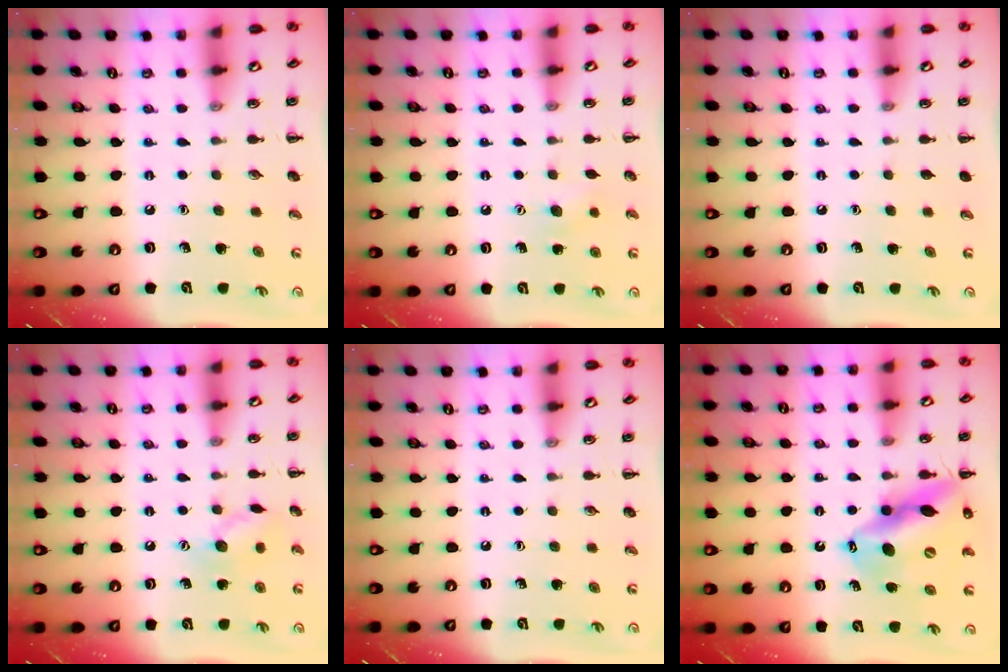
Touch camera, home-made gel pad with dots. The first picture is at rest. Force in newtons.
{"total": 5.1, "press": 5.0, "slide": 1.2}
{"total": 0.0}
{"total": 8.6, "press": 8.5, "slide": 0.8}
{"total": 0.0}
{"total": 16.0, "press": 15.3, "slide": 4.7}